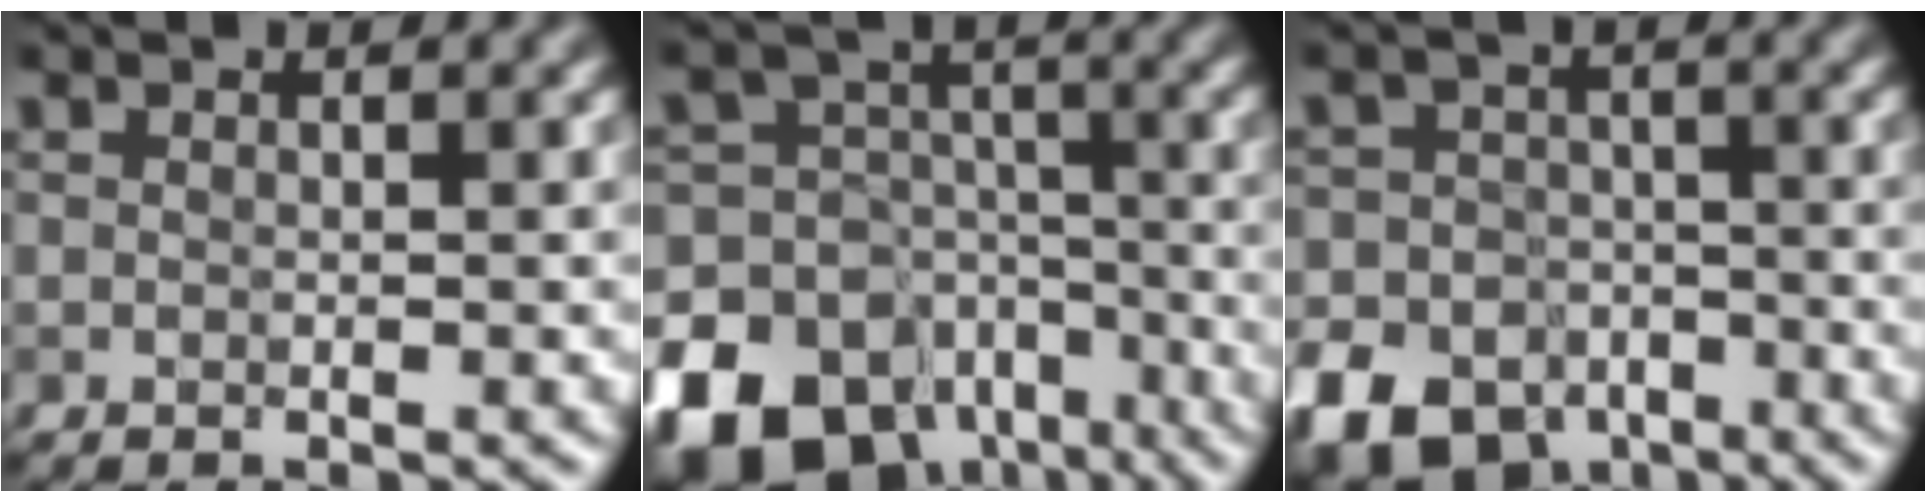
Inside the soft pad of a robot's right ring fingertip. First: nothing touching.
{"total": 17.5, "force": [-10.8, 12.3, 6.1], "torque": [-0.134, -0.054, -0.181]}
{"total": 11.9, "force": [-7.5, 8.5, 3.6], "torque": [-0.066, -0.038, -0.141]}